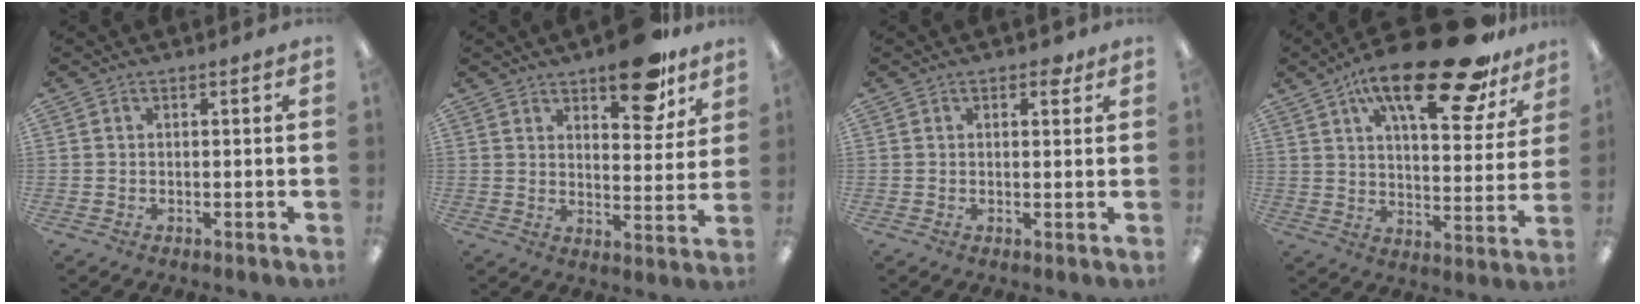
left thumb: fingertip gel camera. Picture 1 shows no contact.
{"total": 9.5, "force": [6.9, 3.9, 5.3], "torque": [-0.056, -0.036, 0.114]}
{"total": 2.8, "force": [1.5, 1.5, 1.8], "torque": [-0.015, -0.006, 0.021]}
{"total": 24.1, "force": [15.7, 7.9, 16.5], "torque": [-0.249, -0.093, 0.253]}